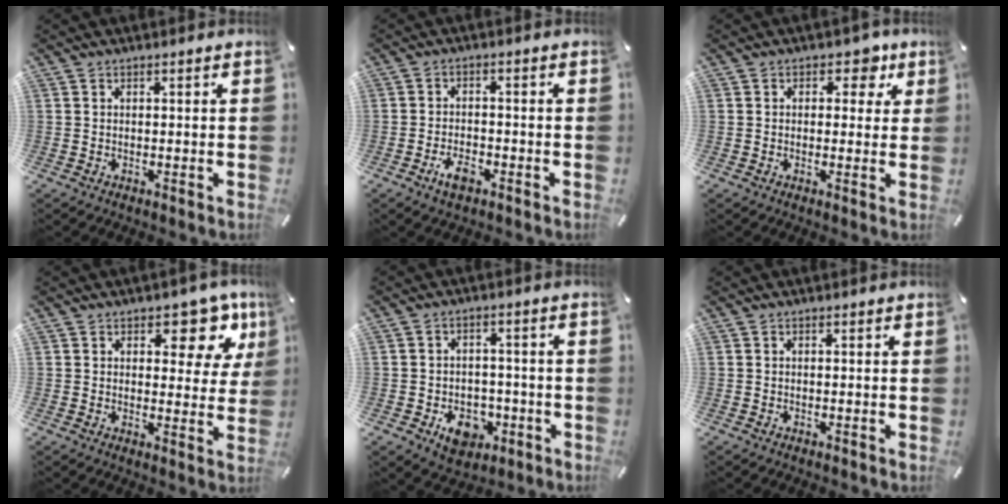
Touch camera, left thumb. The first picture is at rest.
{"total": 4.5, "force": [-2.5, 2.4, 2.9], "torque": [-0.059, 0.010, -0.048]}
{"total": 5.0, "force": [2.0, 3.5, 3.0], "torque": [-0.019, -0.006, 0.024]}
{"total": 10.1, "force": [5.7, 5.4, 6.4], "torque": [-0.060, -0.040, 0.091]}
{"total": 8.9, "force": [-3.4, 6.9, 4.5], "torque": [-0.063, 0.016, -0.058]}
{"total": 0.0}